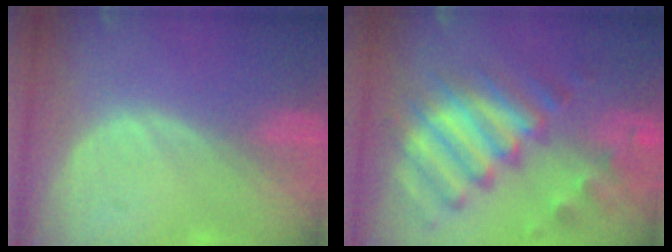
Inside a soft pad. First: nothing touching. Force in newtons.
{"total": 11.8, "press": 10.2, "slide": 5.9}